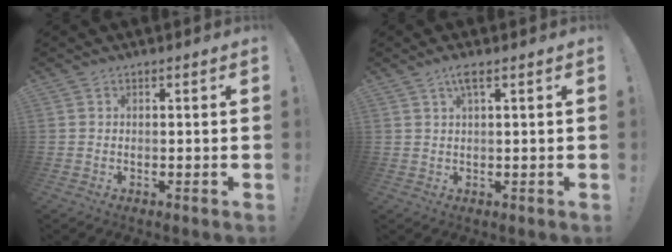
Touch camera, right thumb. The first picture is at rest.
{"total": 3.4, "force": [1.9, 0.4, 2.9], "torque": [-0.050, -0.002, 0.028]}